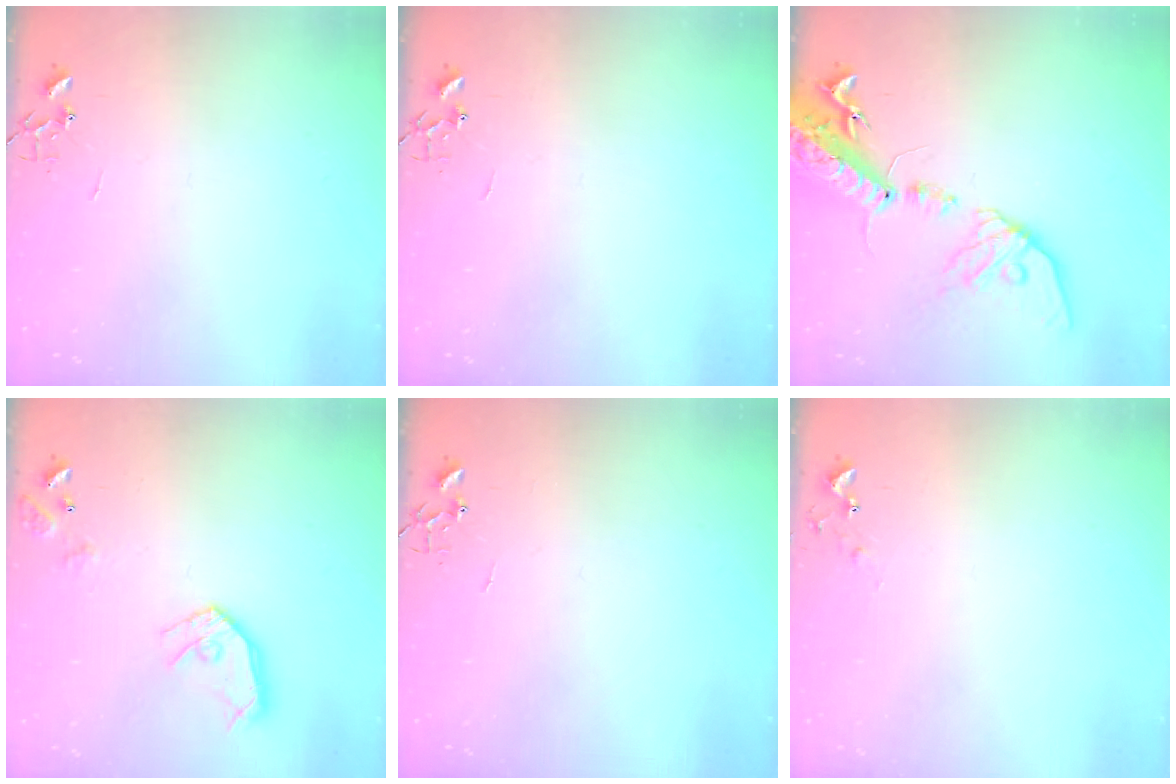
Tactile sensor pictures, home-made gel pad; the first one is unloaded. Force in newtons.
{"total": 0.0}
{"total": 19.5, "press": 19.0, "slide": 4.4}
{"total": 12.7, "press": 12.6, "slide": 1.6}
{"total": 0.0}
{"total": 5.0, "press": 5.0, "slide": 0.5}